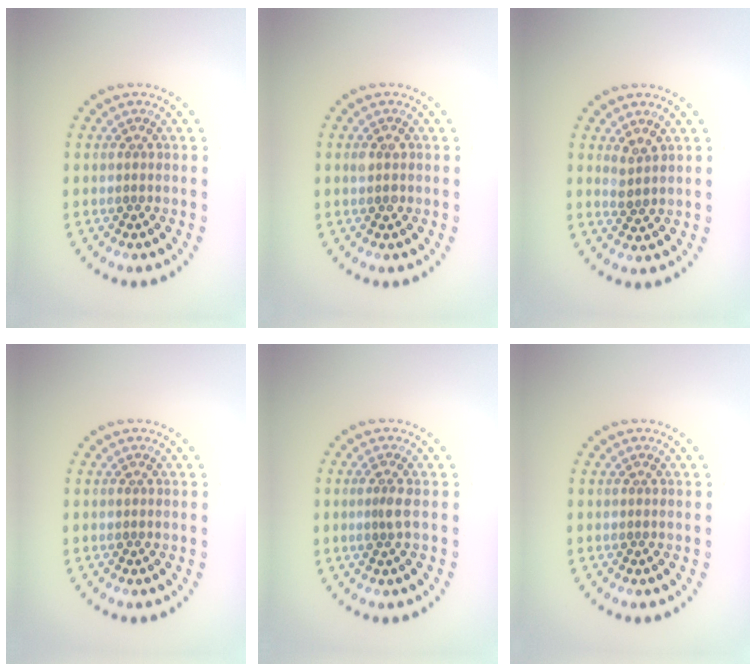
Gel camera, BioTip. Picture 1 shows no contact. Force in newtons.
{"total": 1.2, "press": 1.2, "slide": 0.1}
{"total": 1.5, "press": 1.1, "slide": 1.0}
{"total": 0.0}
{"total": 1.4, "press": 1.0, "slide": 0.9}
{"total": 0.0}